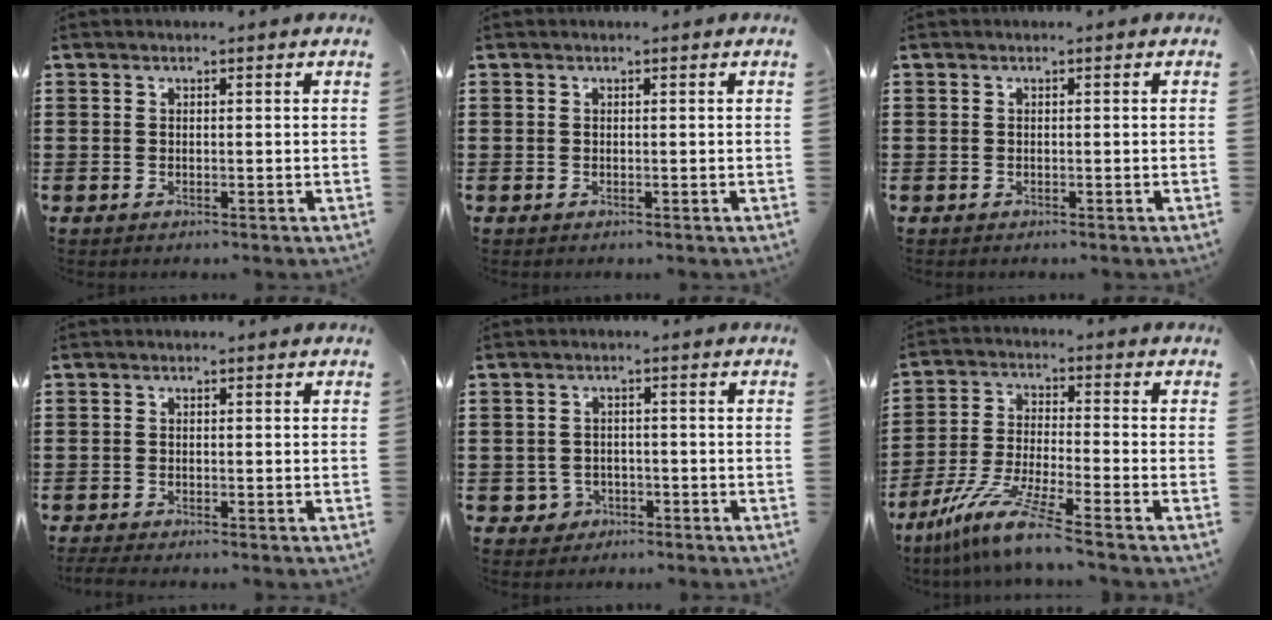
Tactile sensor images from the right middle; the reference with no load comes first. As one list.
[{"total": 0.0}, {"total": 0.0}, {"total": 0.9, "force": [-0.9, -0.1, 0.2], "torque": [-0.006, -0.006, -0.015]}, {"total": 2.2, "force": [-1.5, 1.6, 0.4], "torque": [-0.015, -0.001, -0.033]}, {"total": 9.2, "force": [-7.3, -0.2, 5.6], "torque": [-0.126, -0.012, -0.148]}]